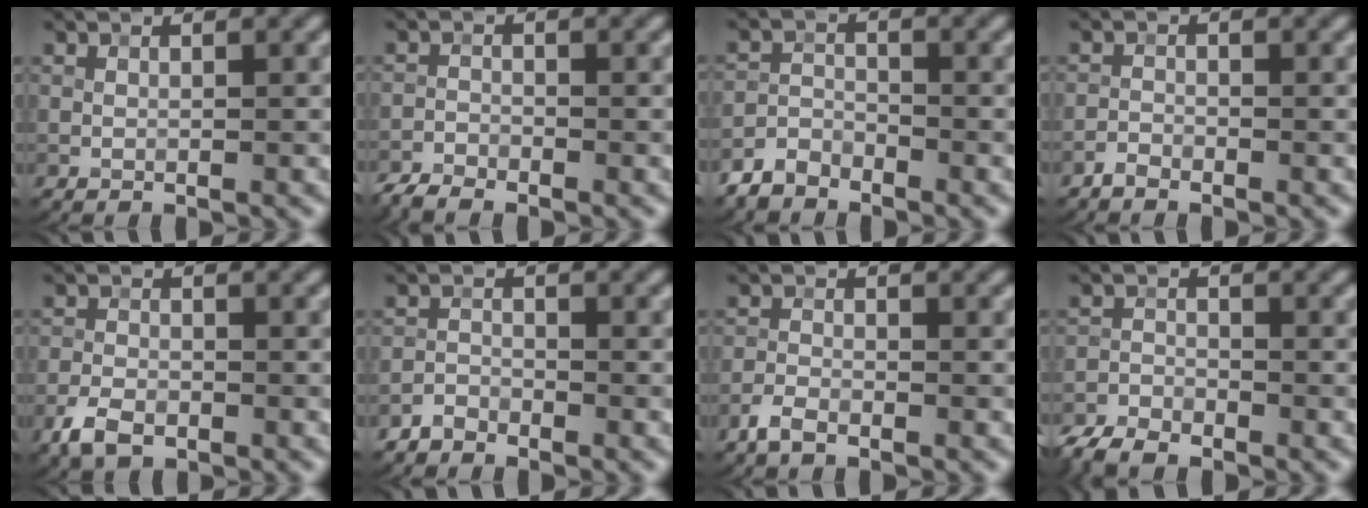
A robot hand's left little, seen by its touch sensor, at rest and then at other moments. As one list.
[{"total": 2.3, "force": [-2.2, 0.5, 0.5], "torque": [-0.012, -0.002, -0.051]}, {"total": 2.4, "force": [-2.2, 1.0, 0.2], "torque": [-0.001, 0.004, -0.052]}, {"total": 1.1, "force": [-1.1, 0.3, 0.1], "torque": [0.003, 0.001, -0.024]}, {"total": 2.9, "force": [-1.9, 1.6, 1.4], "torque": [-0.026, -0.003, -0.044]}, {"total": 1.5, "force": [-1.4, 0.5, -0.2], "torque": [0.010, 0.004, -0.030]}, {"total": 1.8, "force": [-1.6, 0.6, 0.7], "torque": [-0.015, -0.001, -0.038]}, {"total": 3.4, "force": [-3.1, 1.1, 0.8], "torque": [-0.015, -0.012, -0.072]}]